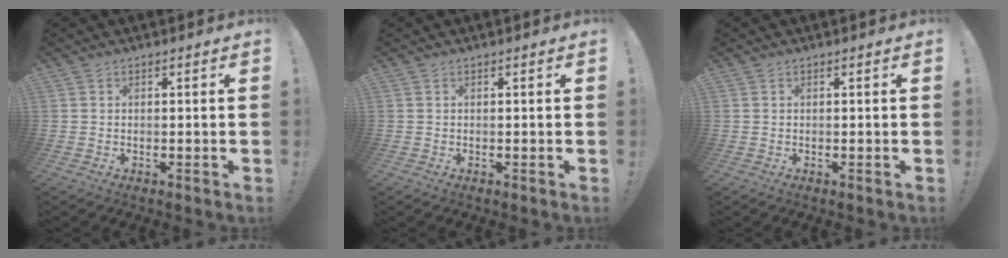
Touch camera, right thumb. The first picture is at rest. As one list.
[{"total": 0.0}, {"total": 0.0}]